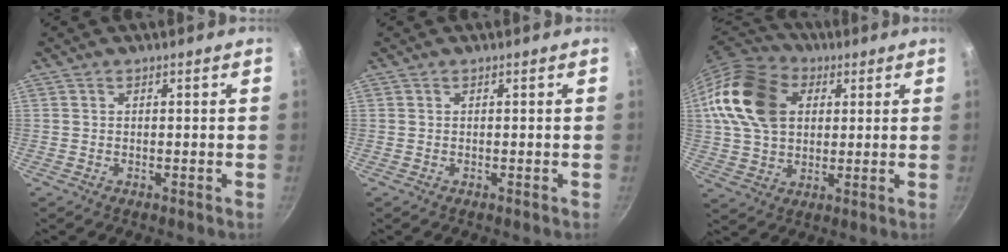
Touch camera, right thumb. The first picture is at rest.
{"total": 0.0}
{"total": 19.2, "force": [5.0, 13.8, 12.4], "torque": [-0.218, 0.017, 0.085]}